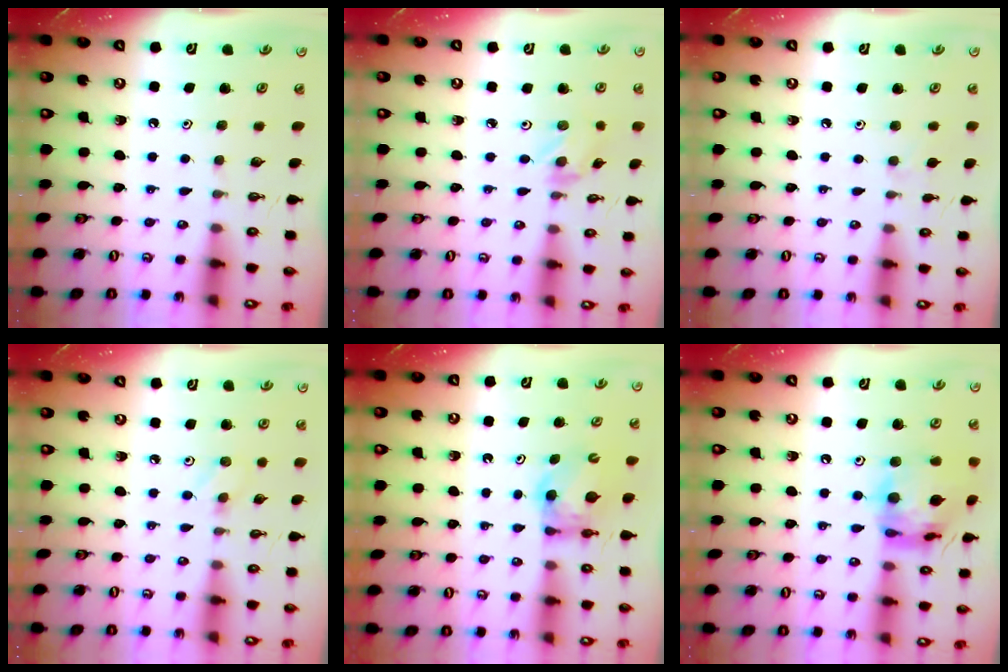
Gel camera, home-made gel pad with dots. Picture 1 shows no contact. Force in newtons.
{"total": 1.5, "press": 1.4, "slide": 0.3}
{"total": 6.1, "press": 6.0, "slide": 0.9}
{"total": 3.7, "press": 3.7, "slide": 0.5}
{"total": 6.8, "press": 6.8, "slide": 0.5}
{"total": 16.6, "press": 16.5, "slide": 1.6}